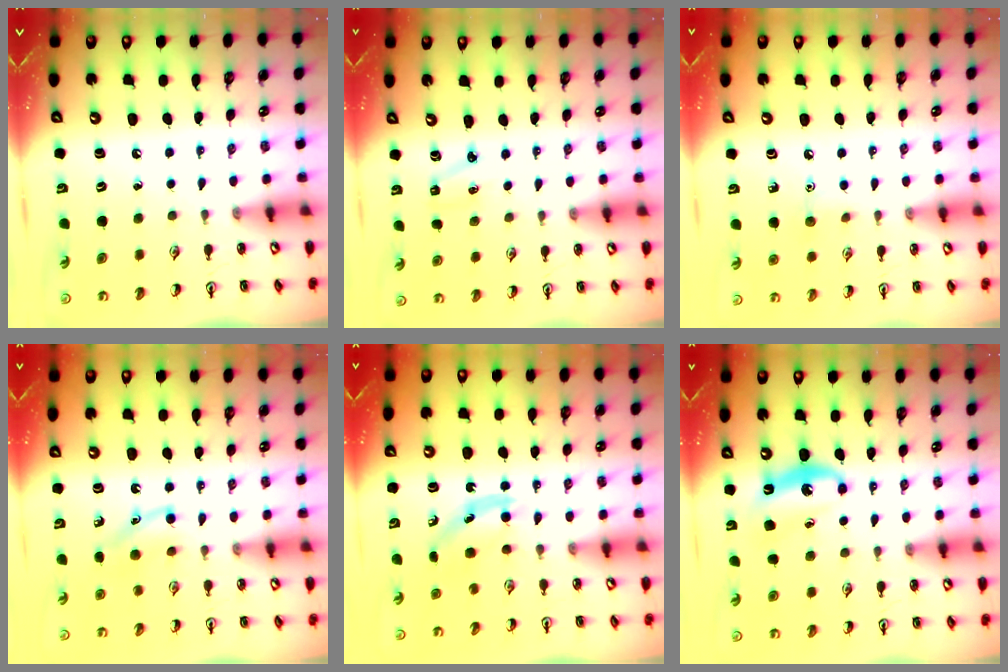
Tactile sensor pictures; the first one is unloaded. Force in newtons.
{"total": 2.5, "press": 2.3, "slide": 0.9}
{"total": 4.4, "press": 4.2, "slide": 1.4}
{"total": 5.9, "press": 5.6, "slide": 1.9}
{"total": 3.8, "press": 3.8, "slide": 0.7}
{"total": 7.7, "press": 7.5, "slide": 1.9}